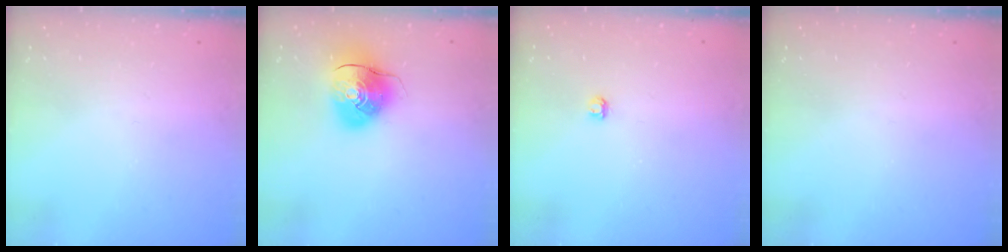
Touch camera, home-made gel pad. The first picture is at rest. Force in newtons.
{"total": 10.6, "press": 10.5, "slide": 1.8}
{"total": 2.9, "press": 2.9, "slide": 0.3}
{"total": 0.0}